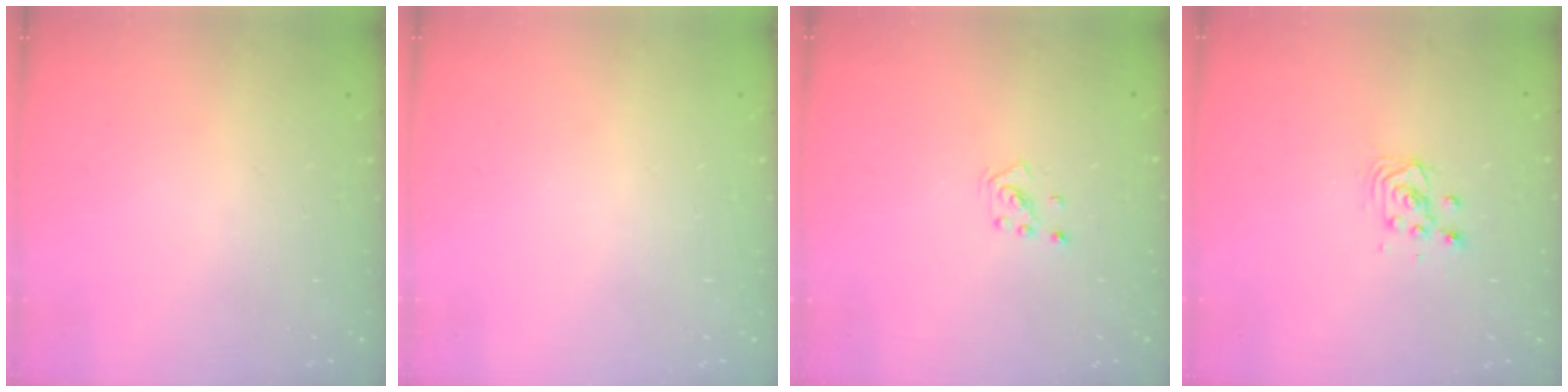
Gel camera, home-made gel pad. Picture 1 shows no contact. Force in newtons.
{"total": 0.0}
{"total": 2.2, "press": 2.2, "slide": 0.6}
{"total": 3.4, "press": 3.4, "slide": 0.2}